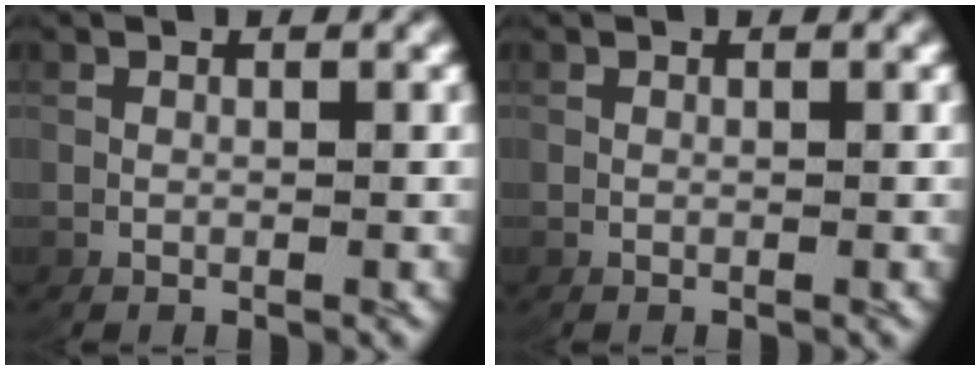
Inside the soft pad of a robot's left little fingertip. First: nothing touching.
{"total": 0.0}